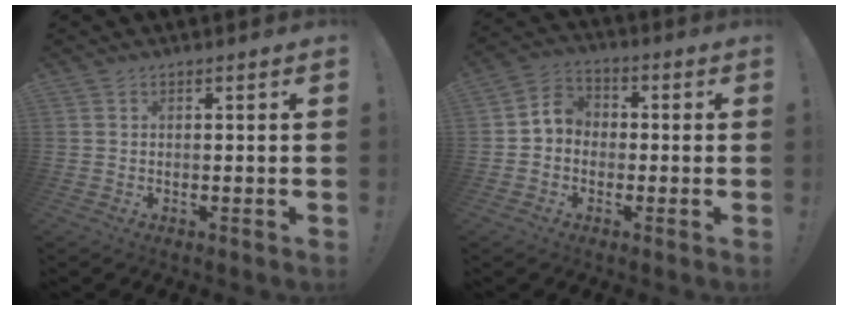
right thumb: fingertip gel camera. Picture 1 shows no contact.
{"total": 6.2, "force": [-1.1, 5.5, 2.8], "torque": [-0.047, 0.026, -0.016]}